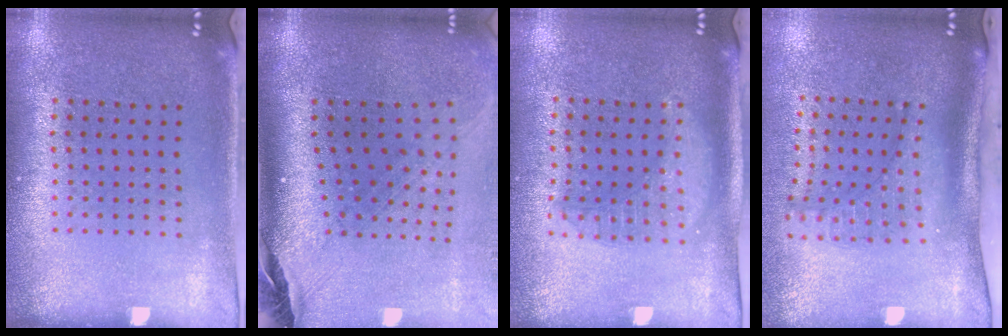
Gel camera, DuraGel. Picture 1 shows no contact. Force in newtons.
{"total": 2.4, "press": 1.8, "slide": 1.6}
{"total": 1.6, "press": 1.4, "slide": 0.7}
{"total": 2.0, "press": 1.5, "slide": 1.3}